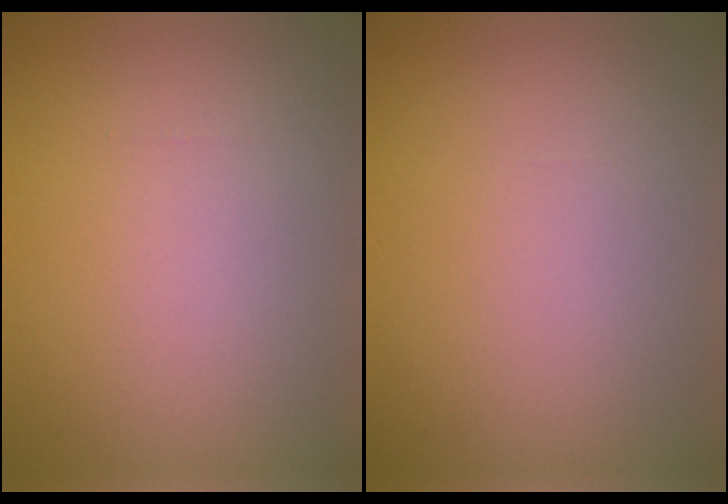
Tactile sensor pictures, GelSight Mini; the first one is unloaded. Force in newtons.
{"total": 0.0}